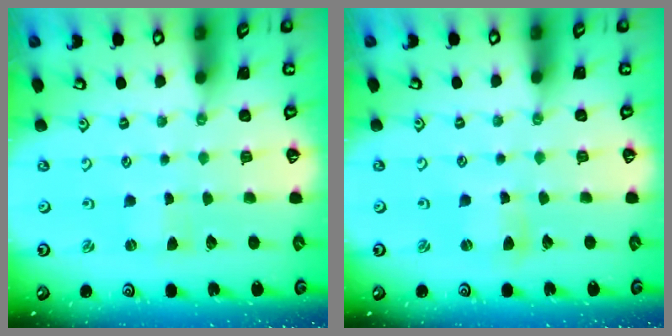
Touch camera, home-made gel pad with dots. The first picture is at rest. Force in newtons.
{"total": 2.3, "press": 2.3, "slide": 0.3}